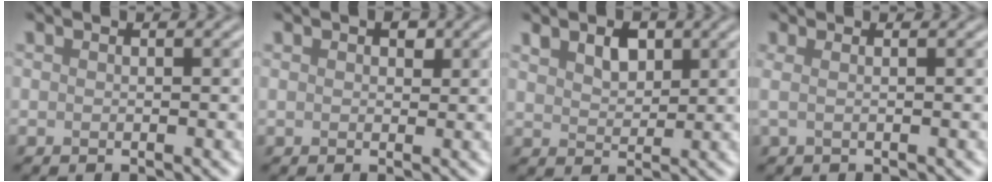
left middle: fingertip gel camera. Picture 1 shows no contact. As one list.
[{"total": 0.7, "force": [0.5, -0.2, -0.4], "torque": [-0.009, 0.012, 0.022]}, {"total": 1.8, "force": [1.7, 0.7, 0.4], "torque": [-0.026, 0.019, 0.044]}, {"total": 1.0, "force": [0.2, 0.3, 0.9], "torque": [-0.018, 0.011, -0.012]}]